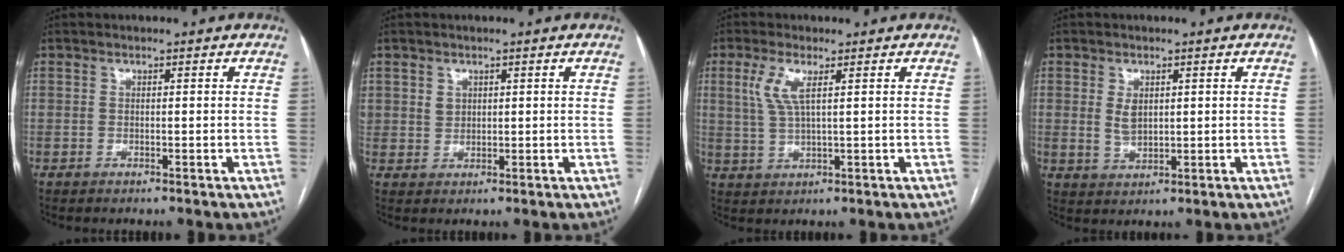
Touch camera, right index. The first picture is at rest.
{"total": 2.5, "force": [1.1, 2.2, 0.6], "torque": [-0.008, 0.000, 0.023]}
{"total": 4.8, "force": [1.8, 0.9, 4.3], "torque": [-0.105, 0.005, 0.044]}
{"total": 3.3, "force": [0.9, 2.1, 2.4], "torque": [-0.050, -0.001, 0.024]}